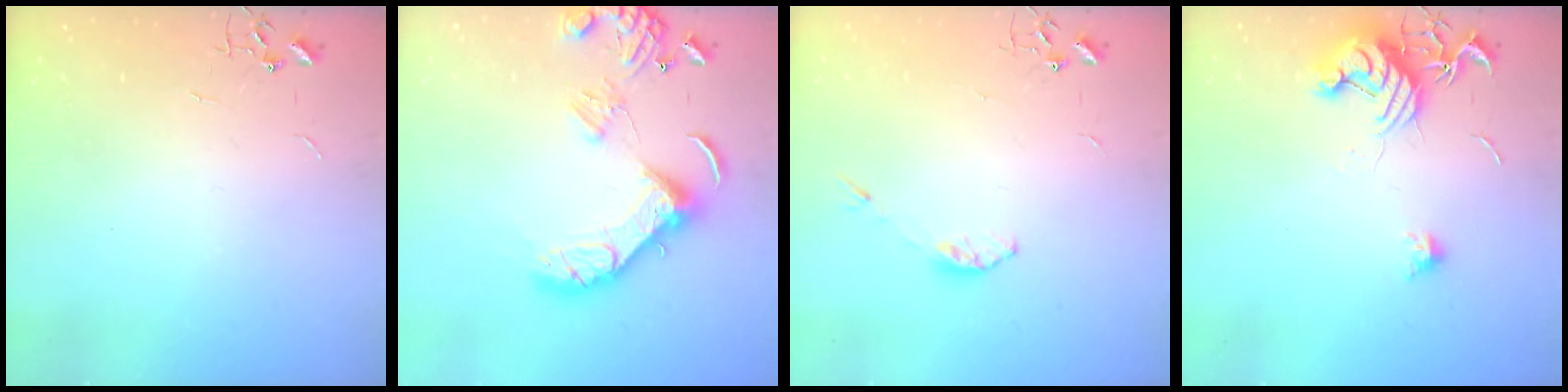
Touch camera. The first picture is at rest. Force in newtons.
{"total": 15.1, "press": 15.0, "slide": 1.8}
{"total": 3.3, "press": 3.3, "slide": 0.5}
{"total": 12.7, "press": 12.6, "slide": 1.2}